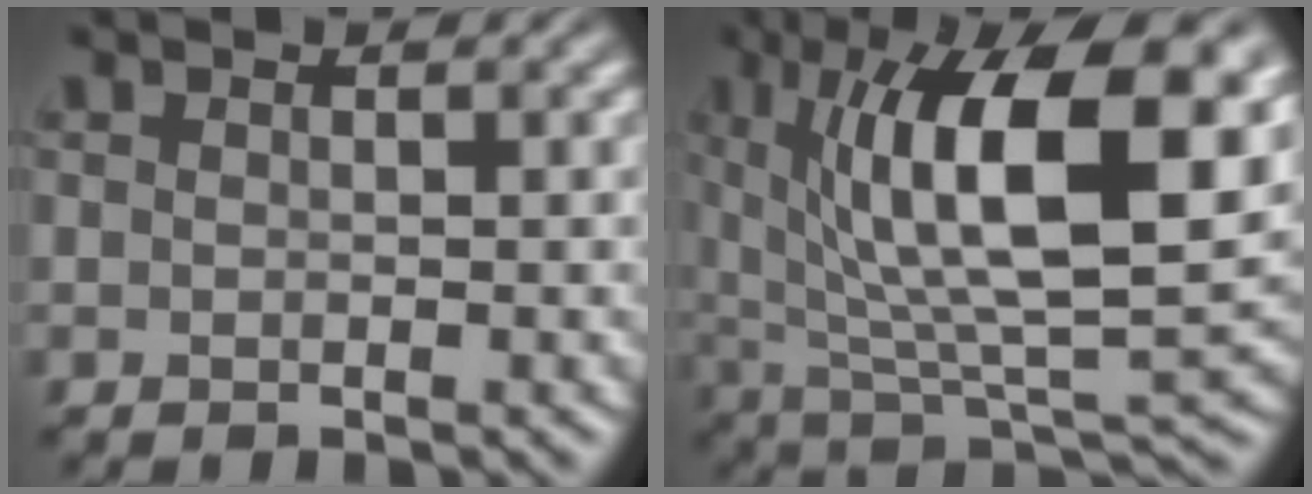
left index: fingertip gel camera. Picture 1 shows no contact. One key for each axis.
{"total": 14.0, "fx": 4.2, "fy": 4.9, "fz": 12.4, "tx": -0.193, "ty": 0.001, "tz": 0.069}